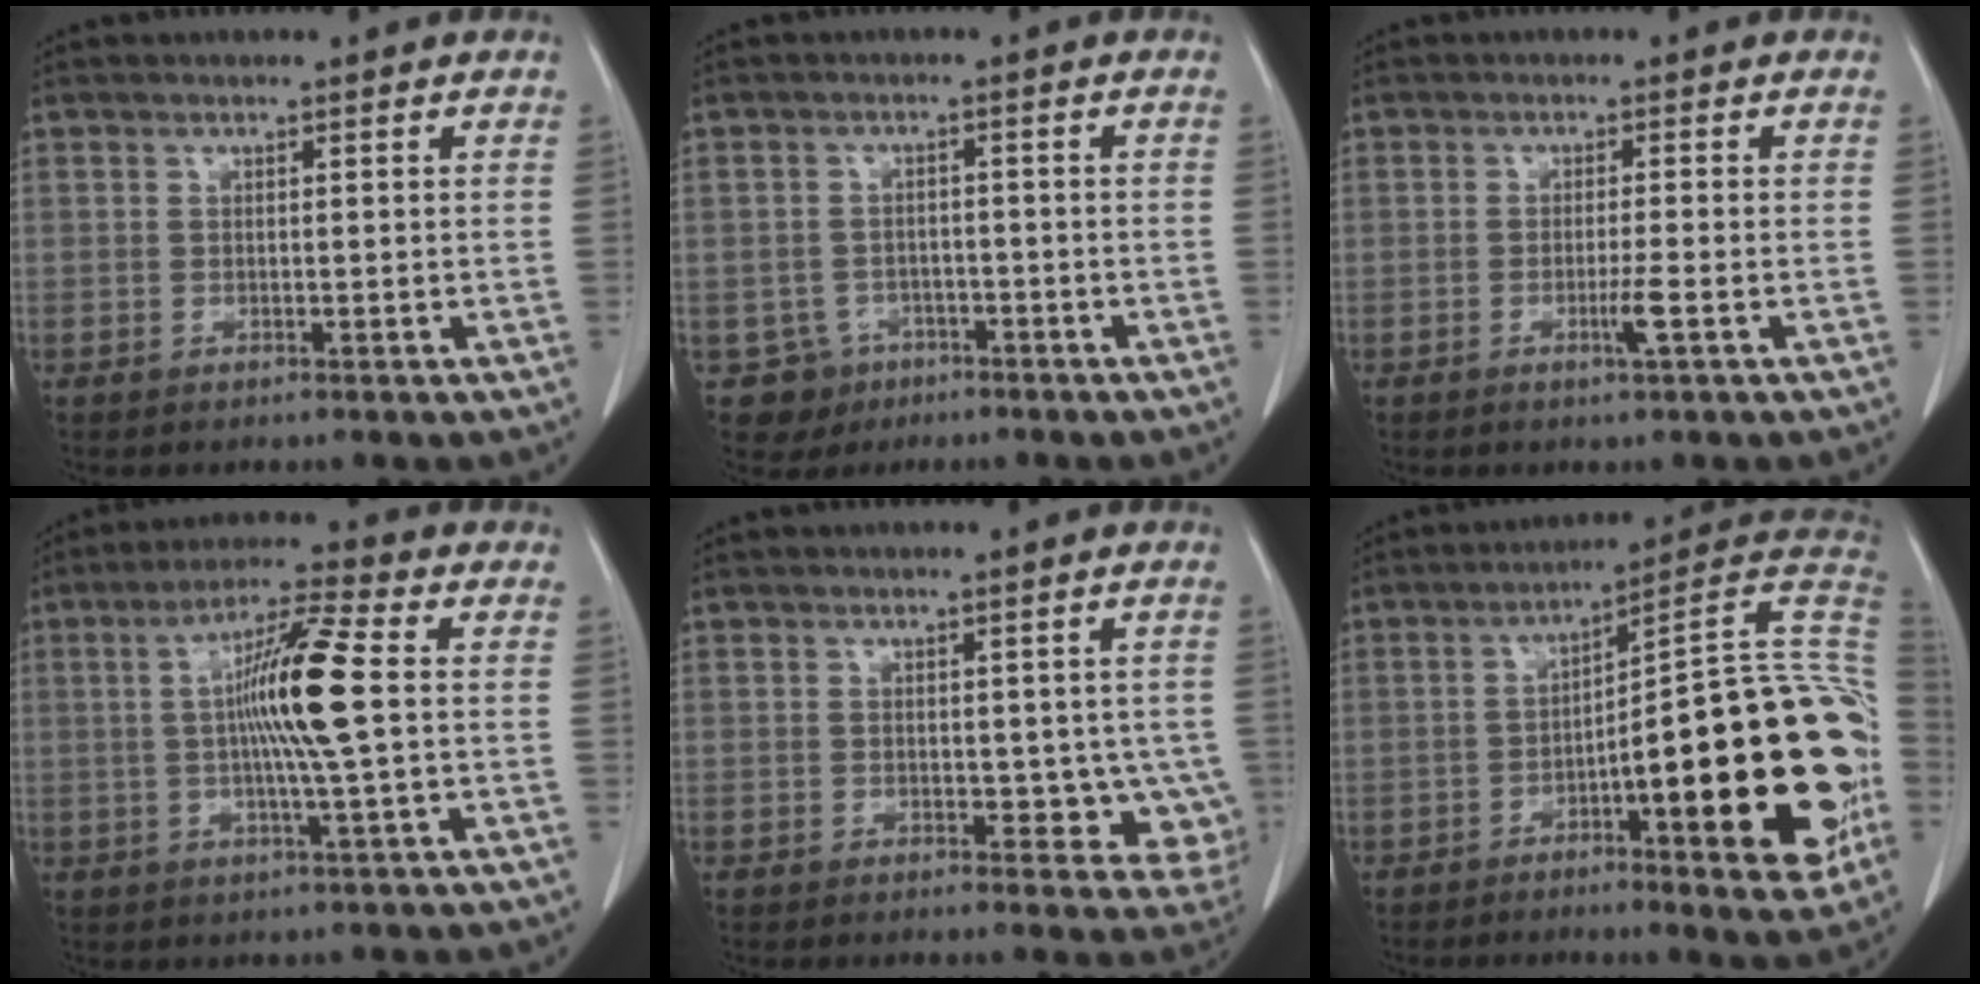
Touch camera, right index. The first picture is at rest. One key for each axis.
{"total": 4.8, "fx": -2.1, "fy": 4.3, "fz": -0.1, "tx": 0.006, "ty": 0.012, "tz": -0.026}
{"total": 2.7, "fx": -1.0, "fy": -0.4, "fz": 2.5, "tx": -0.047, "ty": -0.006, "tz": -0.019}
{"total": 11.1, "fx": 0.7, "fy": -0.4, "fz": 11.0, "tx": -0.200, "ty": 0.002, "tz": 0.006}
{"total": 5.5, "fx": -0.1, "fy": 3.6, "fz": 4.2, "tx": -0.019, "ty": 0.001, "tz": 0.004}
{"total": 25.9, "fx": -5.4, "fy": 3.9, "fz": 25.0, "tx": -0.266, "ty": 0.022, "tz": -0.070}